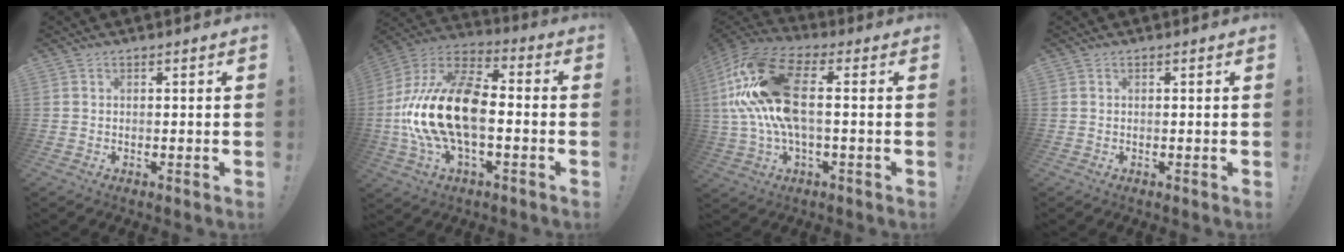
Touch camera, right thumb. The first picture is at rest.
{"total": 21.6, "force": [-2.5, 11.5, 18.1], "torque": [-0.353, 0.026, -0.034]}
{"total": 21.8, "force": [2.3, 10.9, 18.7], "torque": [-0.363, 0.005, 0.041]}
{"total": 0.0}